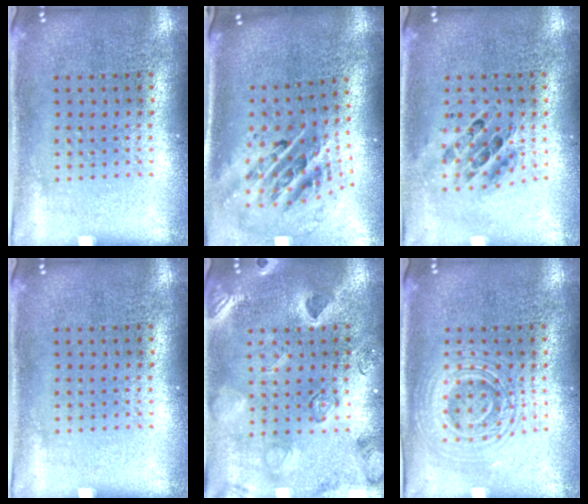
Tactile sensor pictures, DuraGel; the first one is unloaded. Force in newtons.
{"total": 2.7, "press": 1.8, "slide": 2.0}
{"total": 0.7, "press": 0.7, "slide": 0.2}
{"total": 0.0}
{"total": 2.5, "press": 2.4, "slide": 0.9}
{"total": 2.6, "press": 2.5, "slide": 0.5}